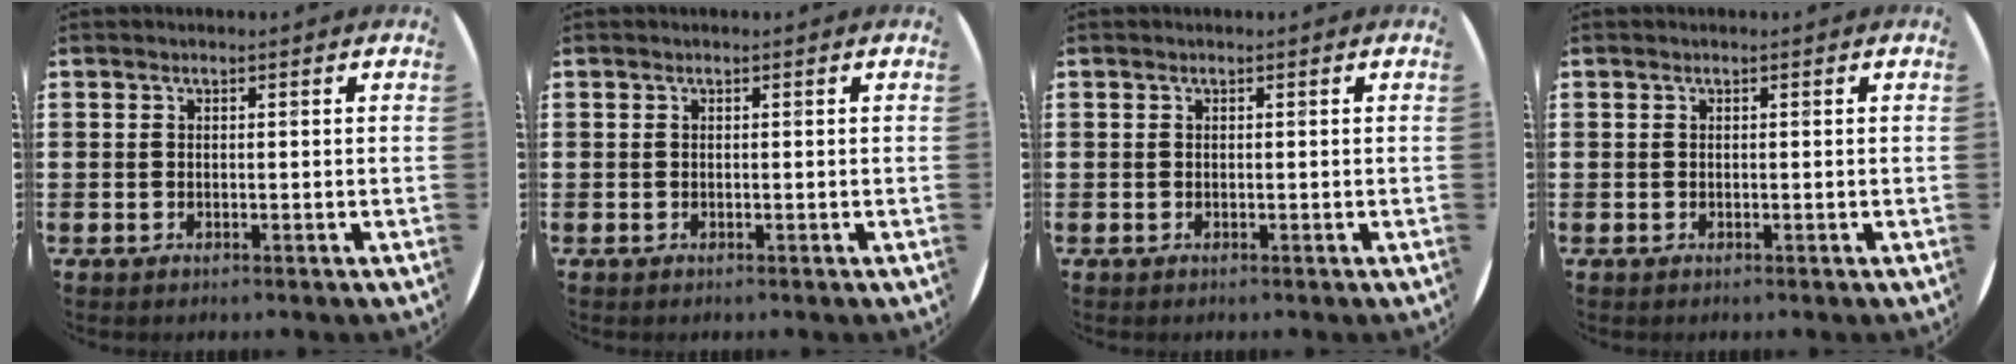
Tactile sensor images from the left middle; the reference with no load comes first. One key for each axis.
{"total": 0.0}
{"total": 0.0}
{"total": 0.0}